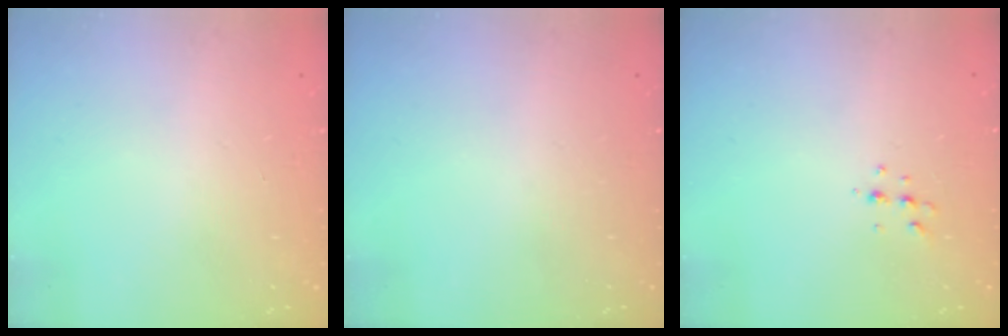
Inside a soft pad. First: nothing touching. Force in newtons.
{"total": 0.0}
{"total": 4.3, "press": 4.2, "slide": 0.6}